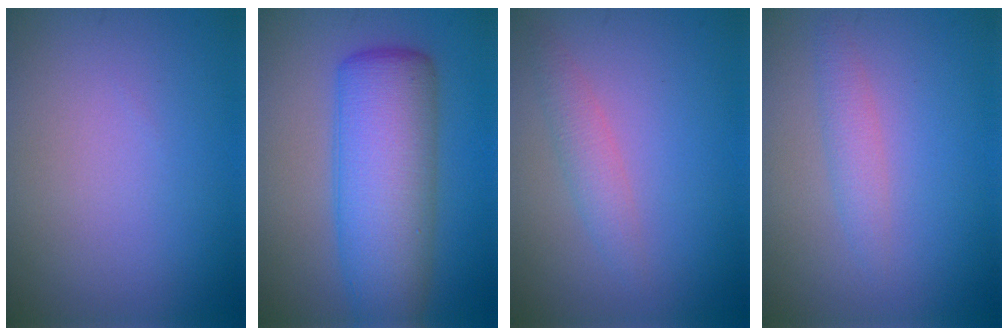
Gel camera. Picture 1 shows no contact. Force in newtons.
{"total": 9.1, "press": 9.1, "slide": 0.5}
{"total": 1.8, "press": 1.8, "slide": 0.0}
{"total": 1.7, "press": 1.7, "slide": 0.1}